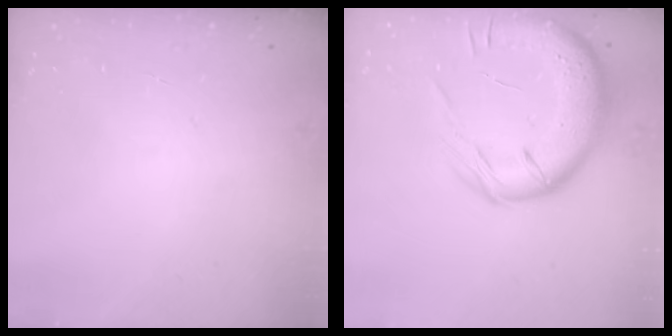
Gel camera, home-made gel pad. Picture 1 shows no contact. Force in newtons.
{"total": 18.4, "press": 18.0, "slide": 3.7}